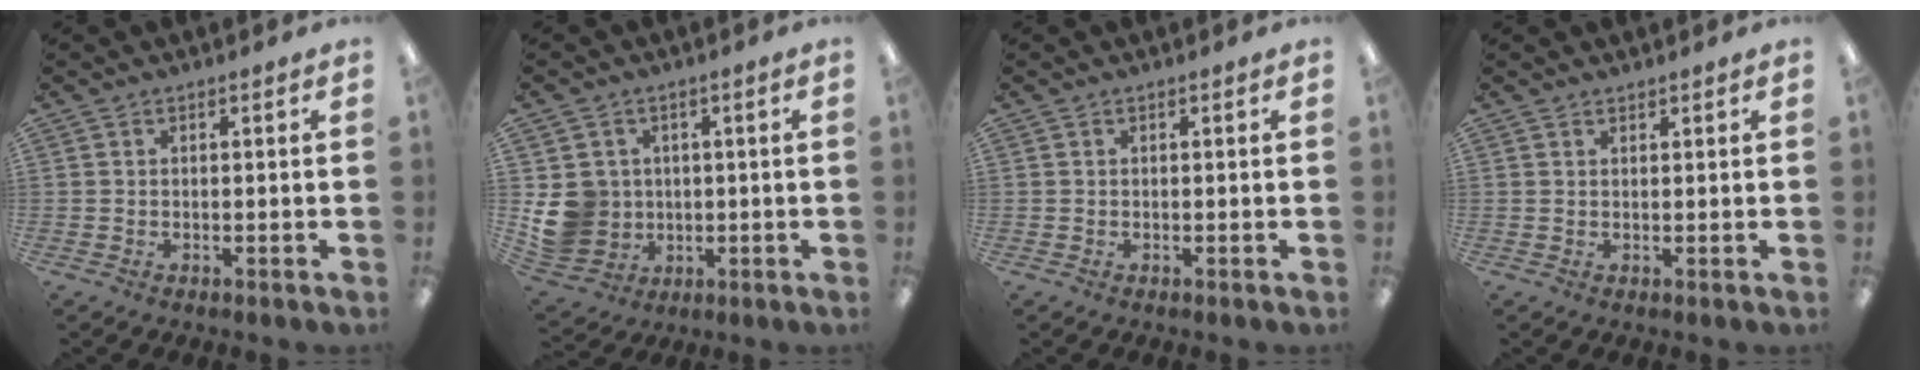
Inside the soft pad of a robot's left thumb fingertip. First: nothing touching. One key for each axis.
{"total": 9.9, "fx": 0.5, "fy": 9.5, "fz": 2.9, "tx": -0.077, "ty": 0.004, "tz": 0.020}
{"total": 0.0}
{"total": 0.9, "fx": 0.9, "fy": 0.2, "fz": 0.0, "tx": 0.000, "ty": -0.002, "tz": 0.018}